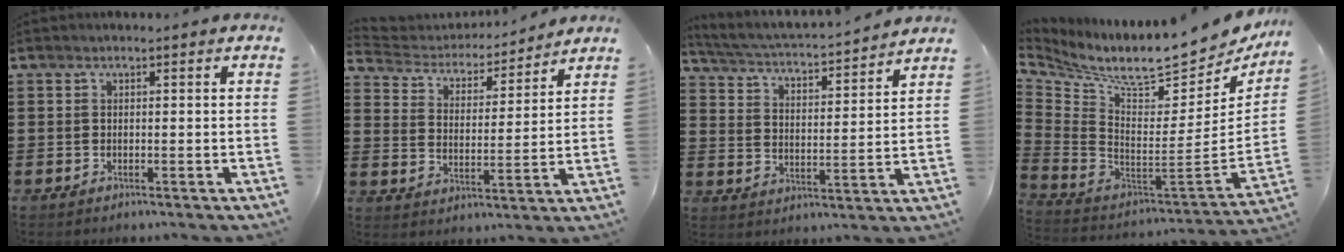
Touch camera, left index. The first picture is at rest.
{"total": 3.7, "force": [3.6, 0.9, 0.4], "torque": [-0.032, -0.028, 0.055]}
{"total": 3.1, "force": [3.0, -0.2, 0.9], "torque": [-0.038, -0.031, 0.041]}
{"total": 8.5, "force": [6.8, 1.2, 4.9], "torque": [-0.112, -0.072, 0.108]}